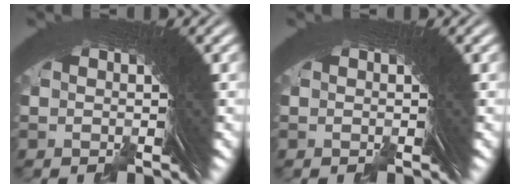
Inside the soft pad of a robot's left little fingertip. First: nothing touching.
{"total": 0.0}